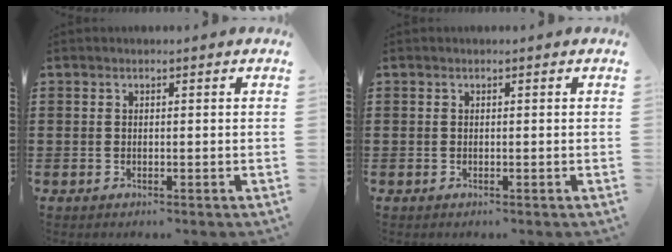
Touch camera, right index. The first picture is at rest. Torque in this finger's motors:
{"motor_torque": [-0.06, 0.07, 0.00, -0.01]}